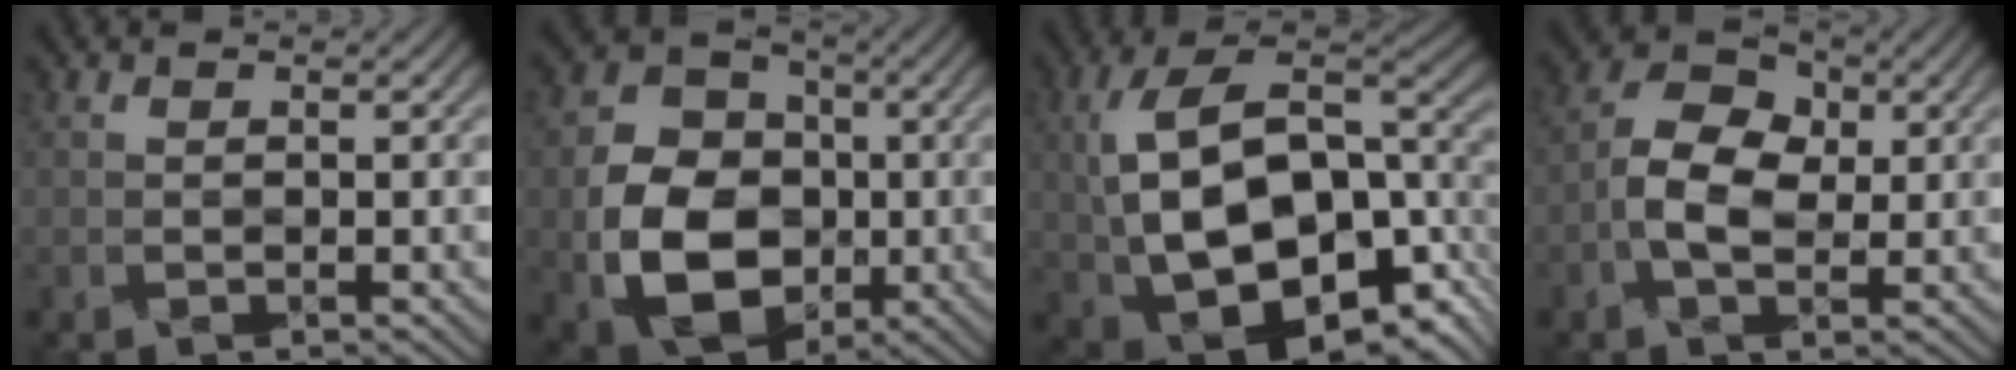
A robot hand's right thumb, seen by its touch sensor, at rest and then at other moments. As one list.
[{"total": 11.8, "force": [-2.0, 9.4, 6.9], "torque": [-0.154, -0.006, -0.044]}, {"total": 16.1, "force": [-1.3, 9.3, 13.1], "torque": [-0.267, -0.002, -0.004]}, {"total": 5.3, "force": [-0.1, 3.4, 4.0], "torque": [-0.081, 0.018, -0.015]}]